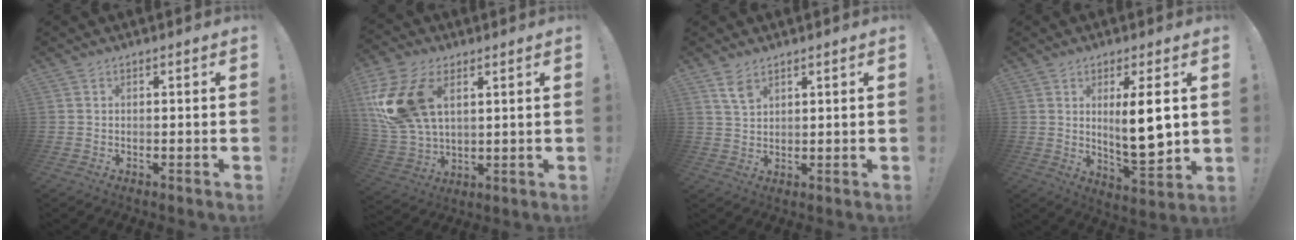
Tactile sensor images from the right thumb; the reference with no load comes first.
{"total": 20.1, "force": [6.3, 12.8, 14.2], "torque": [-0.281, -0.019, 0.115]}
{"total": 4.9, "force": [3.2, 2.6, 2.7], "torque": [-0.045, -0.016, 0.060]}
{"total": 11.9, "force": [2.7, 2.5, 11.3], "torque": [-0.177, -0.024, 0.037]}